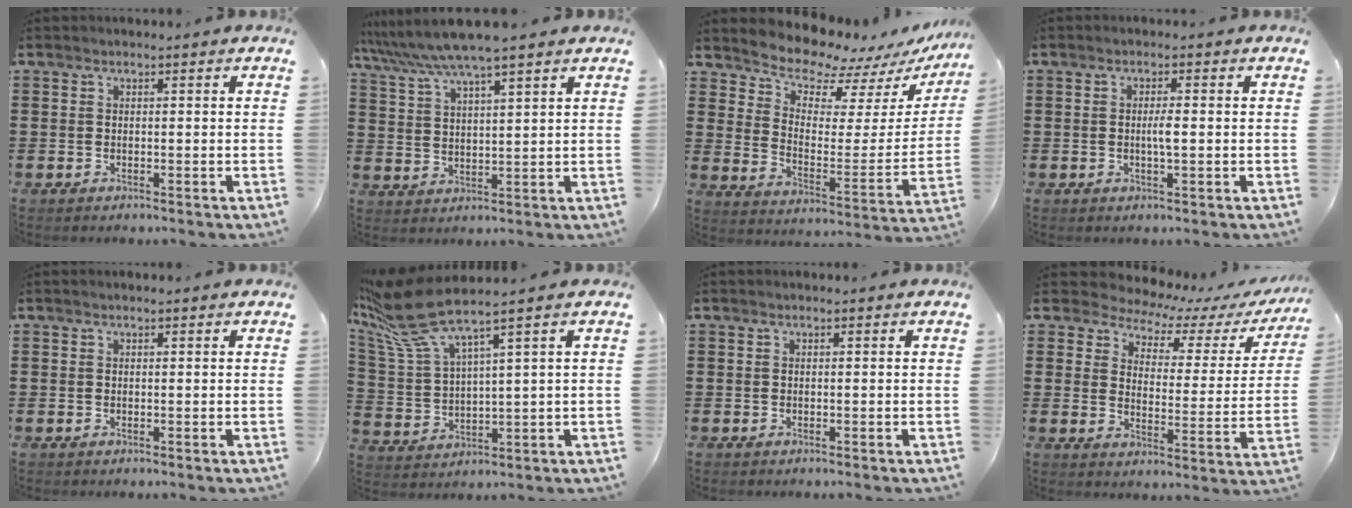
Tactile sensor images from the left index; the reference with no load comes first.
{"total": 6.3, "force": [5.5, -0.2, 3.2], "torque": [-0.081, -0.024, 0.094]}
{"total": 7.8, "force": [7.5, 2.1, 0.7], "torque": [-0.044, -0.072, 0.131]}
{"total": 2.2, "force": [-0.2, 0.3, 2.2], "torque": [-0.042, -0.002, -0.004]}
{"total": 0.0}
{"total": 9.0, "force": [6.6, 1.4, 6.1], "torque": [-0.174, -0.043, 0.107]}
{"total": 0.0}
{"total": 4.5, "force": [4.1, 1.9, 0.8], "torque": [-0.047, -0.029, 0.066]}